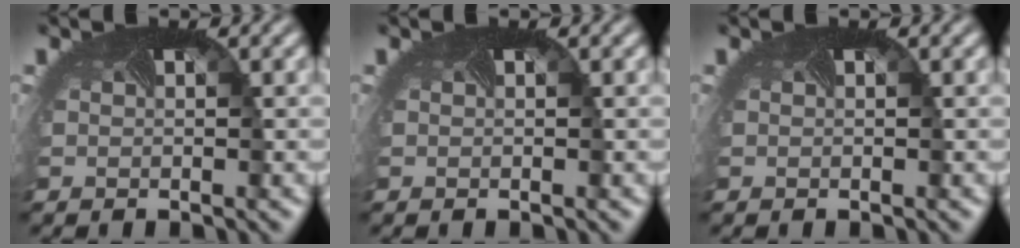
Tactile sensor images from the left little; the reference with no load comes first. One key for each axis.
{"total": 0.0}
{"total": 0.0}